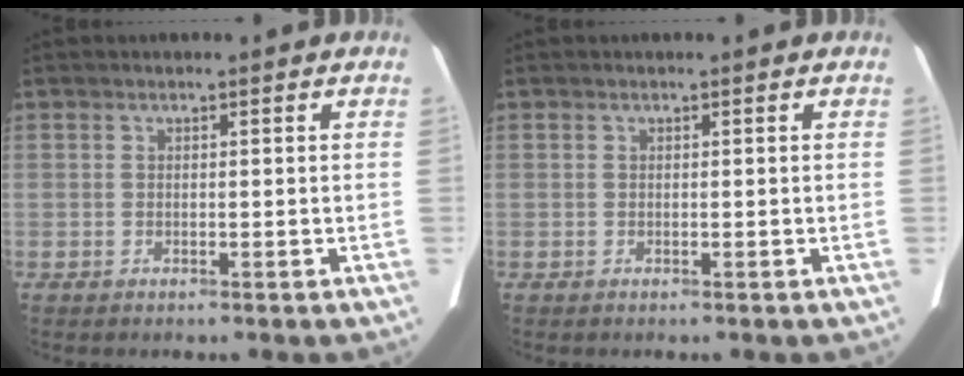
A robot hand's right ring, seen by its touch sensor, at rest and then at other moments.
{"total": 0.0}